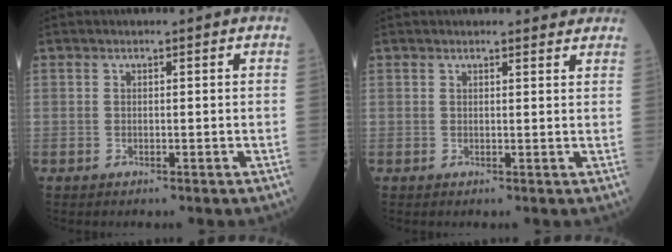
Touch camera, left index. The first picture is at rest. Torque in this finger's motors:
{"motor_torque": [-0.11, -0.51, 0.34, 0.05]}